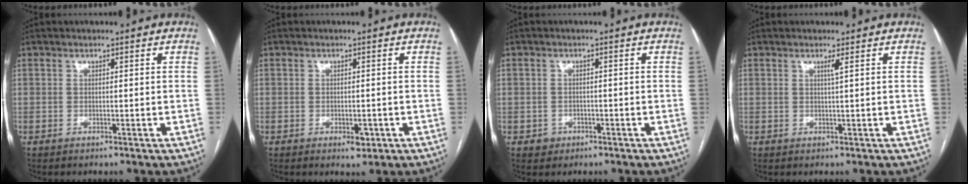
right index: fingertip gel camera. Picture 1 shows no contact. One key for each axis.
{"total": 2.3, "fx": -0.9, "fy": 1.0, "fz": 1.8, "tx": -0.026, "ty": 0.000, "tz": -0.009}
{"total": 2.3, "fx": -1.0, "fy": 2.1, "fz": 0.1, "tx": 0.004, "ty": 0.010, "tz": -0.014}
{"total": 0.9, "fx": 0.4, "fy": -0.4, "fz": 0.8, "tx": -0.023, "ty": -0.005, "tz": 0.011}